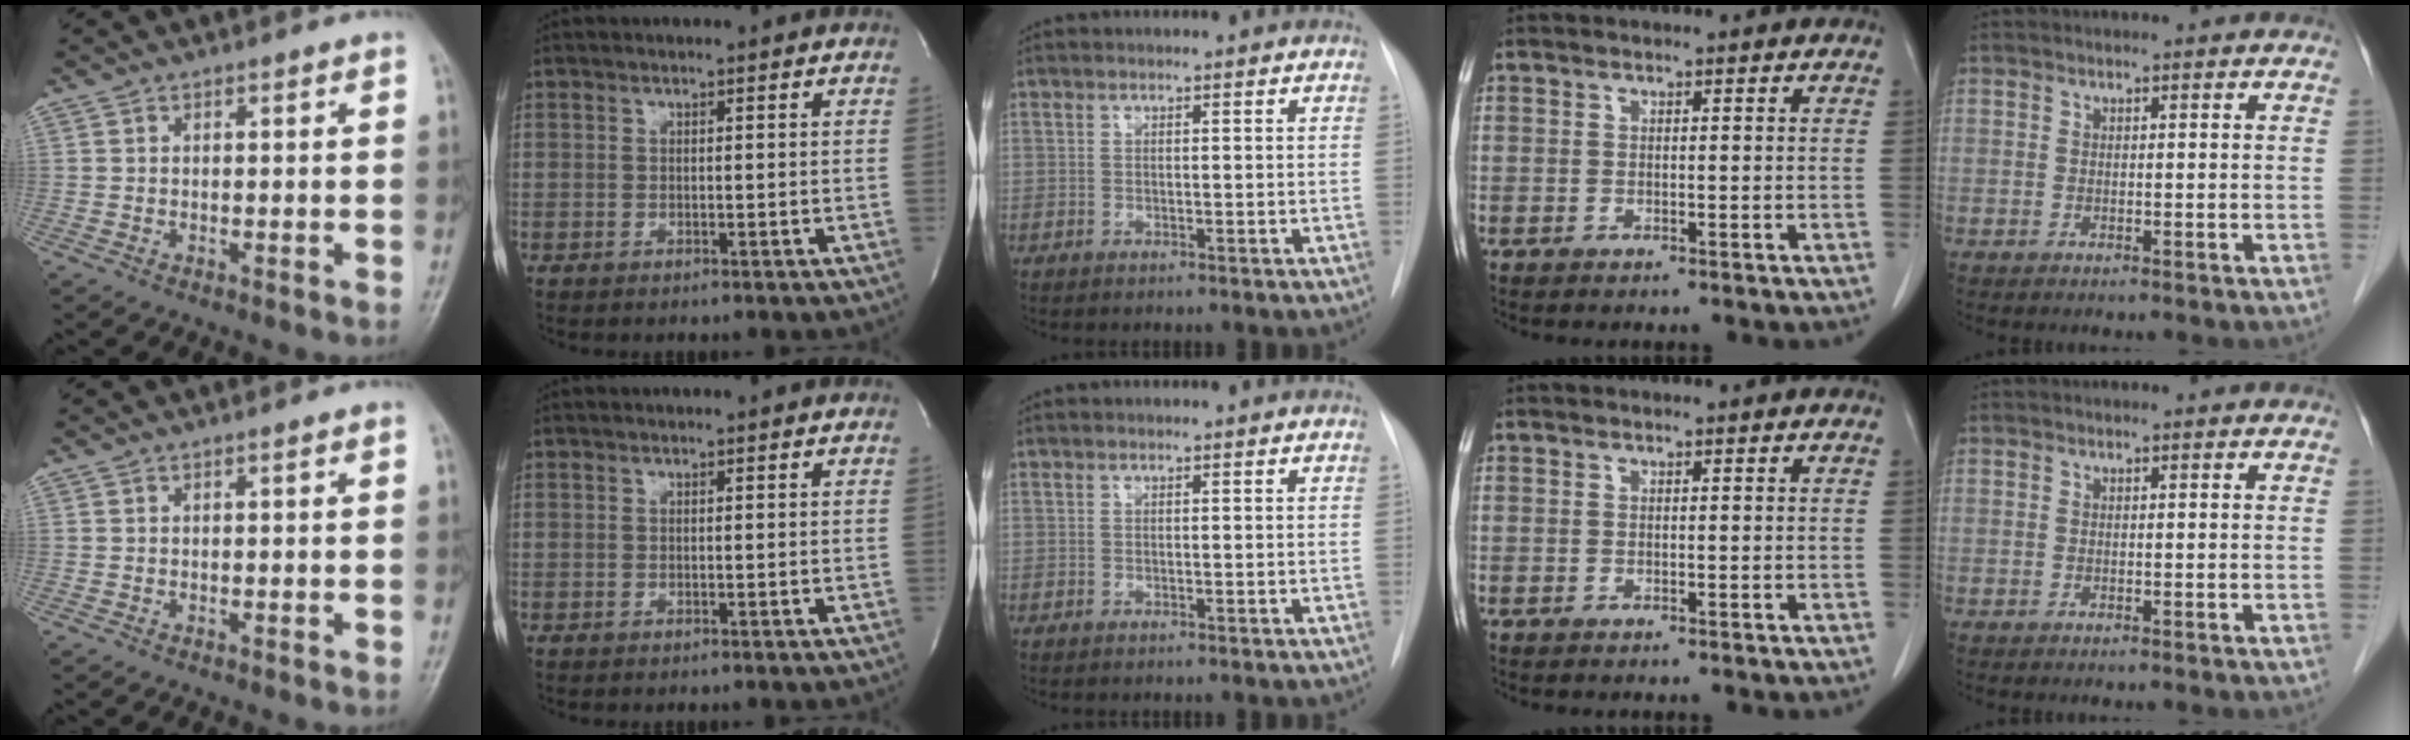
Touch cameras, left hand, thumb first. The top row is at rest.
{}